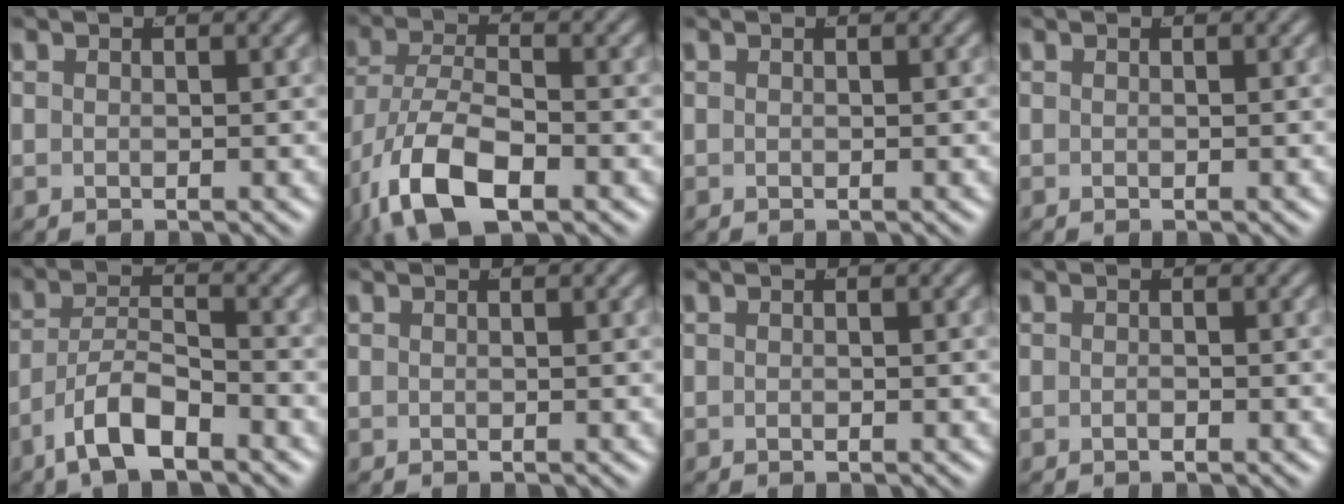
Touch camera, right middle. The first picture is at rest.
{"total": 7.4, "force": [-3.4, 3.7, 5.4], "torque": [-0.128, -0.044, -0.029]}
{"total": 0.0}
{"total": 0.0}
{"total": 4.8, "force": [-2.9, 2.3, 3.0], "torque": [-0.058, -0.011, -0.050]}
{"total": 0.0}
{"total": 0.0}
{"total": 0.6, "force": [-0.5, 0.0, 0.2], "torque": [-0.008, -0.002, -0.009]}